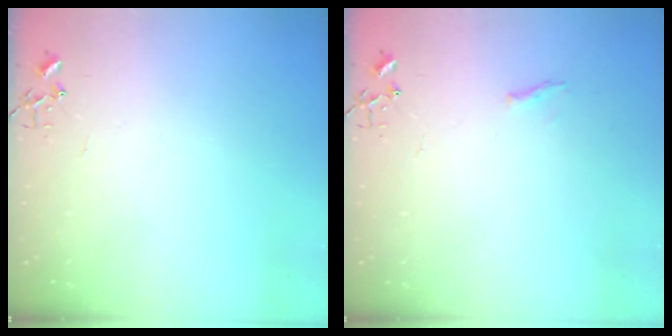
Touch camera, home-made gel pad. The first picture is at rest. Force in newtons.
{"total": 4.7, "press": 4.6, "slide": 0.6}